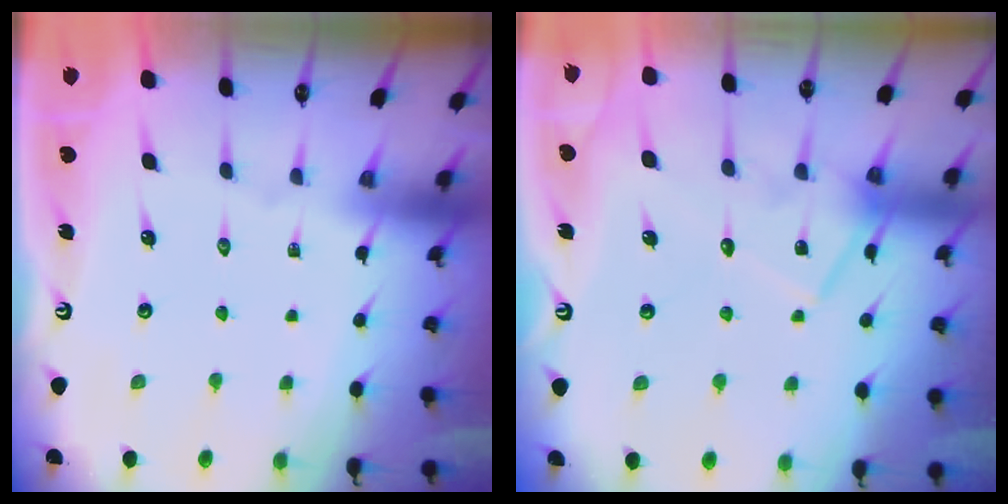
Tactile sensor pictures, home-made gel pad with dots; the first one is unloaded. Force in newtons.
{"total": 12.7, "press": 12.7, "slide": 0.7}